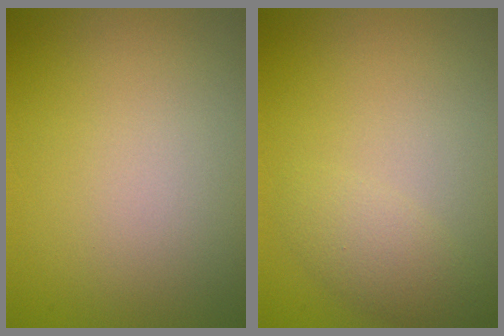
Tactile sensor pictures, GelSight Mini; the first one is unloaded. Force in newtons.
{"total": 2.1, "press": 2.1, "slide": 0.0}